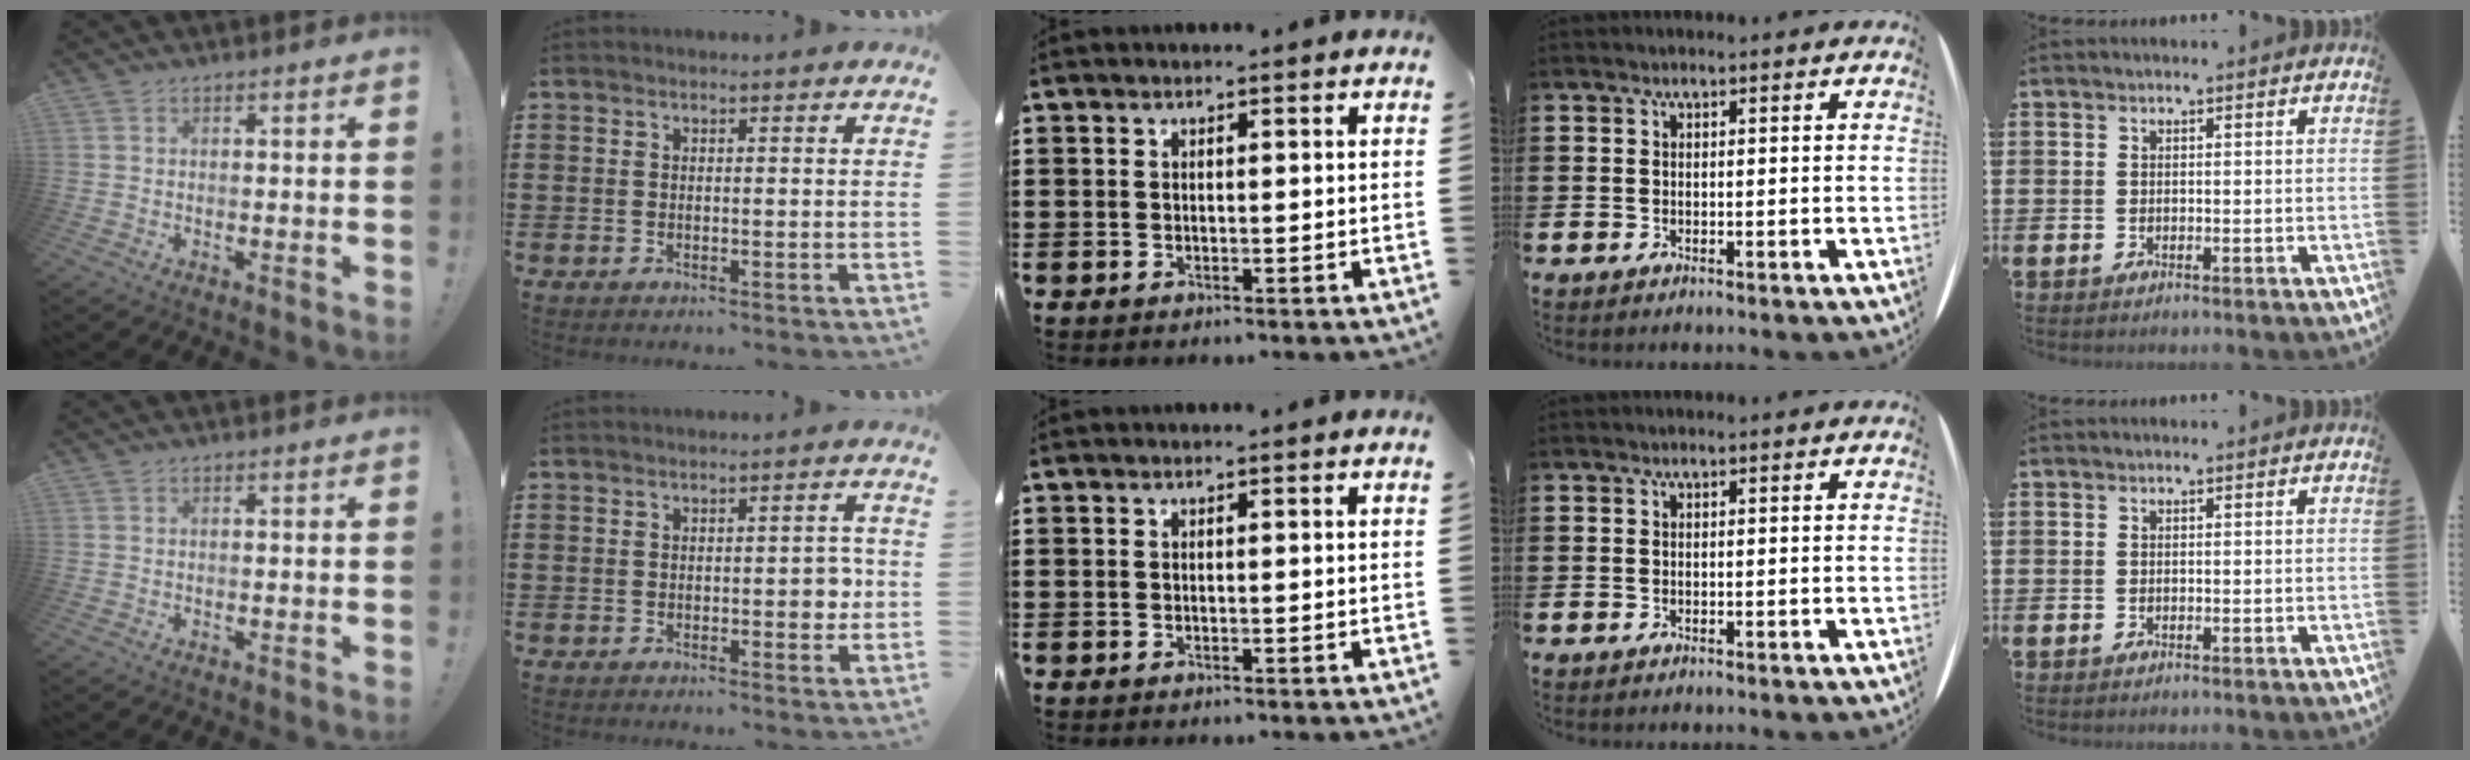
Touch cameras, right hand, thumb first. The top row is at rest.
{"index": {"total": 3.0, "force": [-0.2, 1.4, 2.6], "torque": [-0.032, -0.003, -0.008]}}